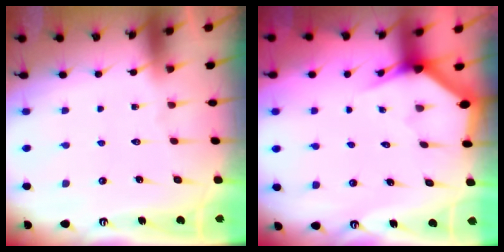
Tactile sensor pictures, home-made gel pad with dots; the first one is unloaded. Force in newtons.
{"total": 2.7, "press": 2.7, "slide": 0.1}